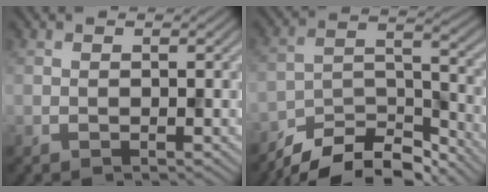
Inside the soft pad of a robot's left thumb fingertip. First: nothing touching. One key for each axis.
{"total": 9.9, "fx": -8.6, "fy": 2.8, "fz": 4.2, "tx": -0.070, "ty": -0.001, "tz": -0.161}